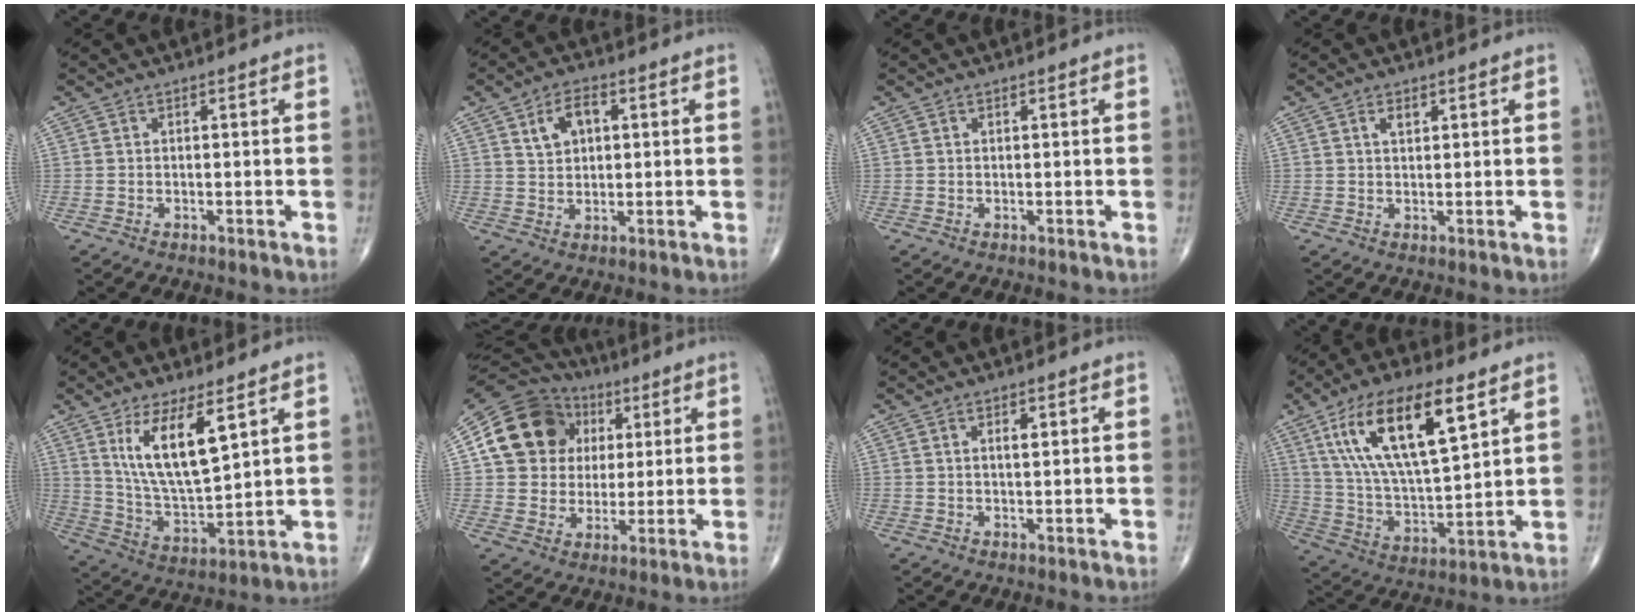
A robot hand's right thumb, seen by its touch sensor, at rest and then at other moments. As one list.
[{"total": 5.8, "force": [2.0, 3.7, 4.0], "torque": [-0.054, 0.002, 0.033]}, {"total": 0.0}, {"total": 1.9, "force": [0.9, 1.1, 1.3], "torque": [-0.018, -0.004, 0.015]}, {"total": 13.4, "force": [6.1, 4.5, 11.1], "torque": [-0.193, -0.039, 0.129]}, {"total": 17.4, "force": [4.5, 14.9, 7.6], "torque": [-0.110, 0.020, 0.082]}, {"total": 1.7, "force": [0.6, 0.6, 1.4], "torque": [-0.021, -0.001, 0.010]}, {"total": 20.8, "force": [9.4, 7.5, 17.0], "torque": [-0.299, -0.025, 0.175]}]